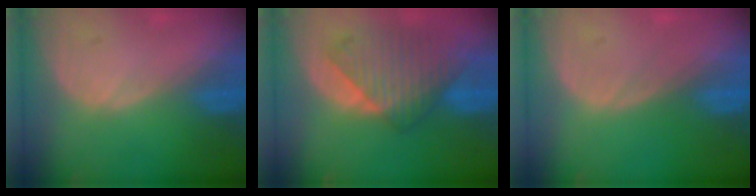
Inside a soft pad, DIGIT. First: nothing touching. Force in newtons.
{"total": 9.0, "press": 8.1, "slide": 3.9}
{"total": 0.0}